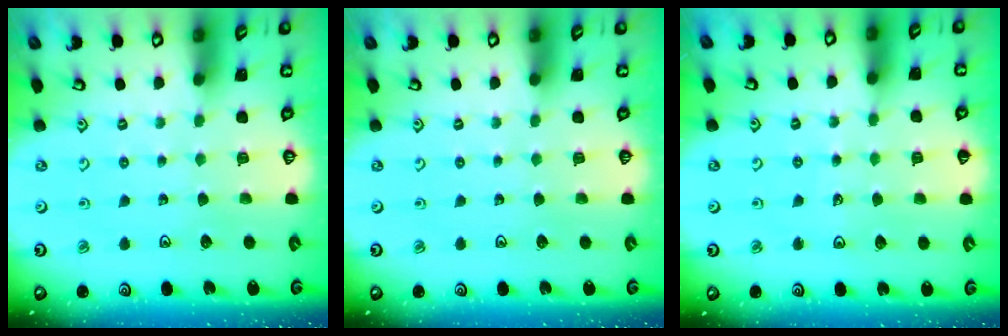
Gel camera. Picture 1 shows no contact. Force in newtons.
{"total": 0.0}
{"total": 3.6, "press": 3.1, "slide": 1.7}